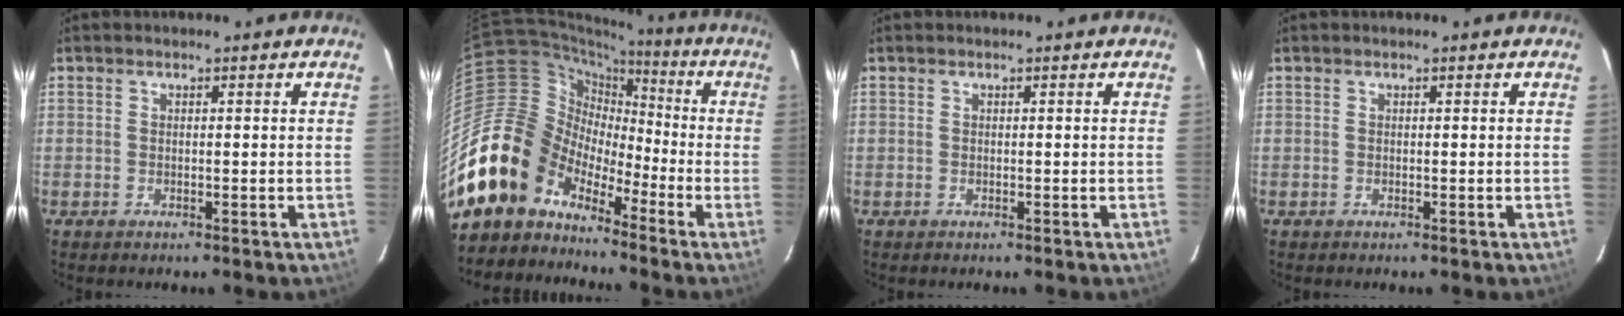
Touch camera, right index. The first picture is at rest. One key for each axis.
{"total": 17.3, "fx": -12.3, "fy": 11.4, "fz": 4.4, "tx": -0.108, "ty": 0.028, "tz": -0.233}
{"total": 0.0}
{"total": 0.0}